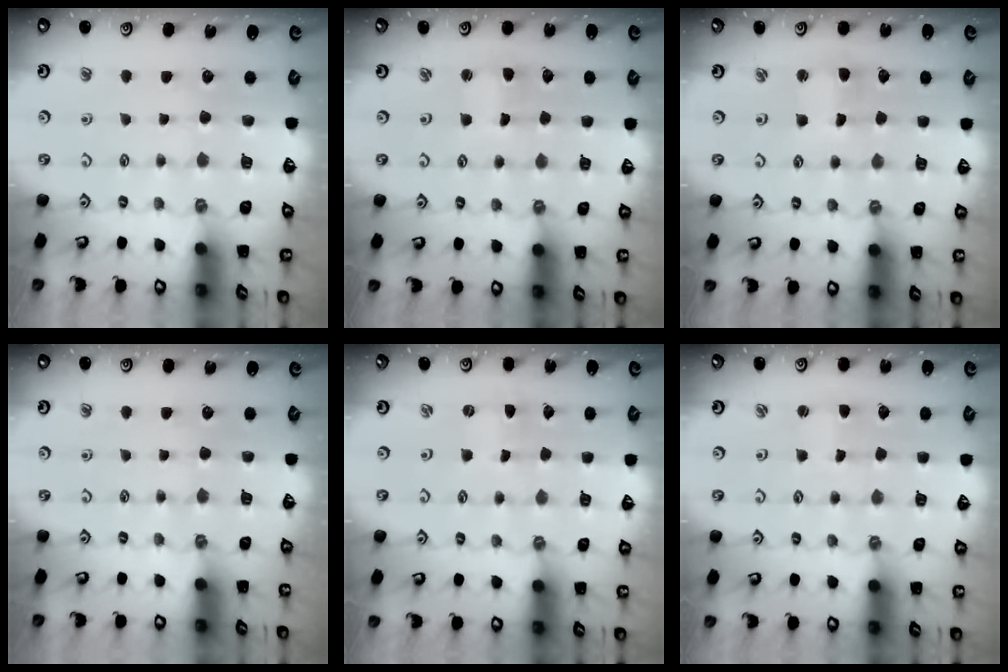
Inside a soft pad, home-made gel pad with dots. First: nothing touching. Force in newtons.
{"total": 0.9, "press": 0.9, "slide": 0.2}
{"total": 1.9, "press": 1.8, "slide": 0.3}
{"total": 0.0}
{"total": 0.0}
{"total": 1.6, "press": 1.6, "slide": 0.3}